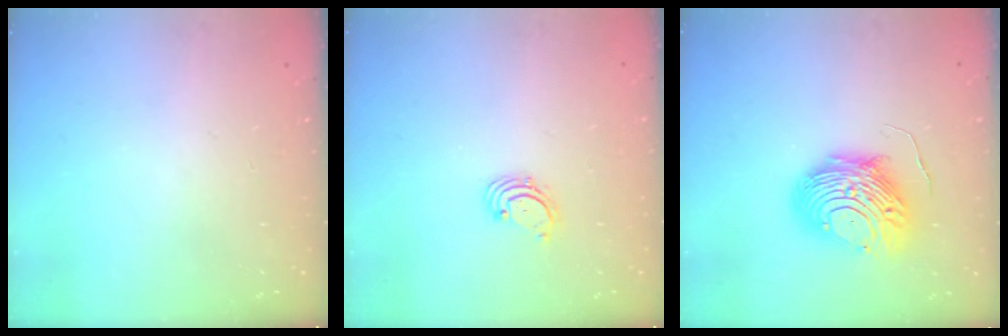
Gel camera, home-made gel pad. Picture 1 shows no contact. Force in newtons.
{"total": 1.6, "press": 1.6, "slide": 0.2}
{"total": 10.5, "press": 10.4, "slide": 1.0}